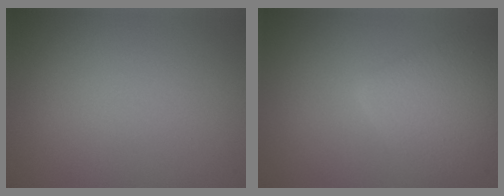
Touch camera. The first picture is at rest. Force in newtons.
{"total": 4.8, "press": 4.8, "slide": 0.2}